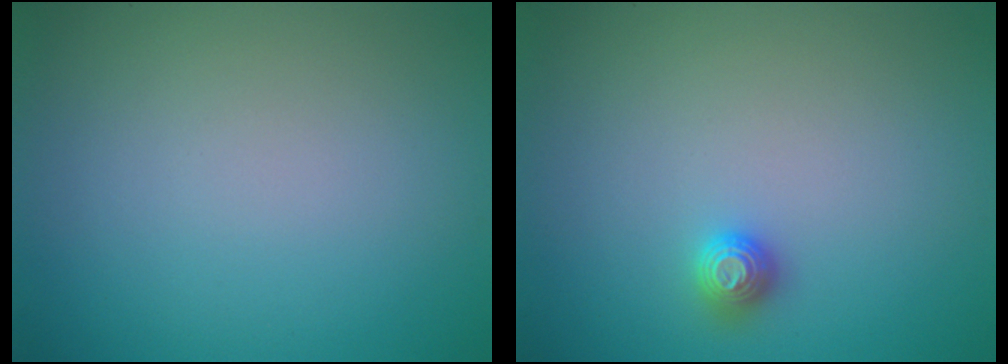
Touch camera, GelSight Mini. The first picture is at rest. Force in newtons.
{"total": 1.1, "press": 1.1, "slide": 0.2}